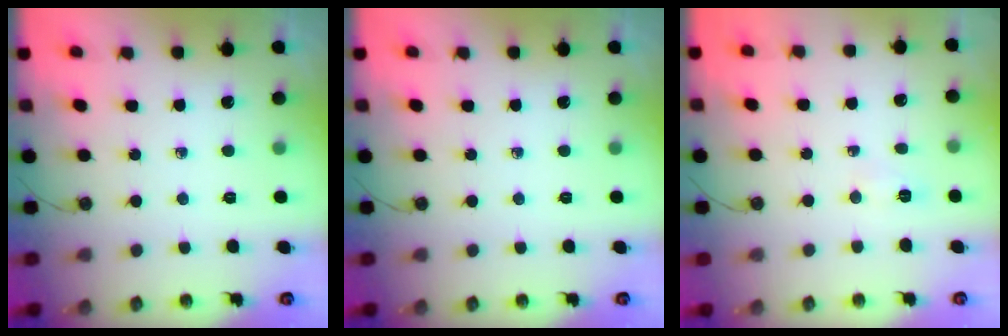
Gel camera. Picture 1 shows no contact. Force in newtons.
{"total": 0.0}
{"total": 2.8, "press": 2.5, "slide": 1.2}